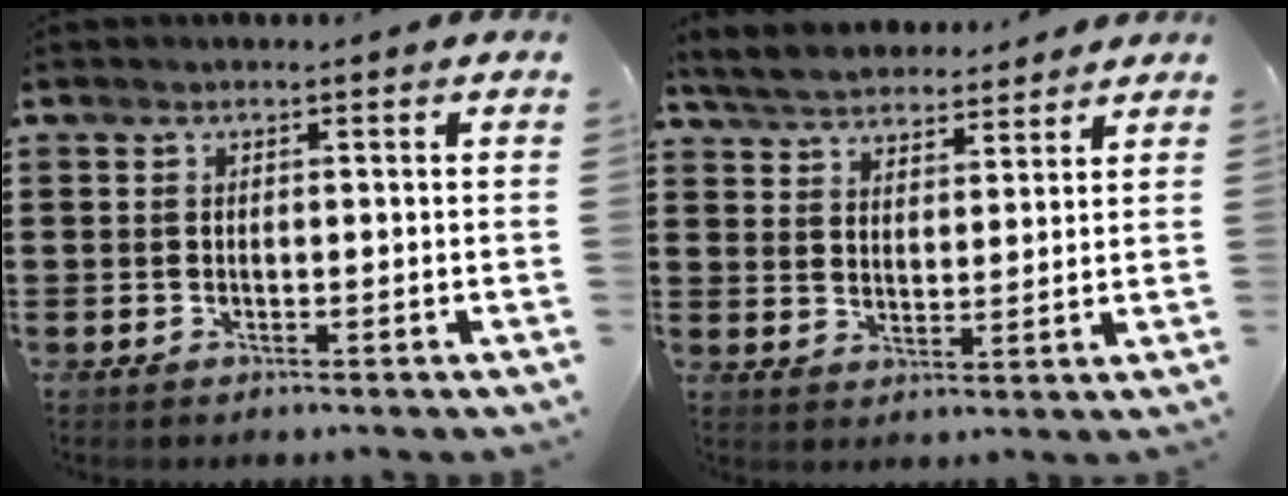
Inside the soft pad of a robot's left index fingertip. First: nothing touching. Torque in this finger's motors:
{"motor_torque": [2.14, 0.00, 0.23, 0.06]}